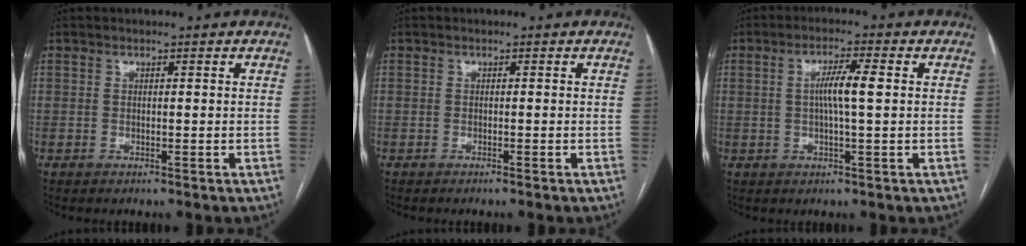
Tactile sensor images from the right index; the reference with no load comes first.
{"total": 0.7, "force": [-0.6, -0.2, 0.3], "torque": [-0.001, 0.003, -0.012]}
{"total": 4.9, "force": [0.4, 0.0, 4.9], "torque": [-0.091, 0.004, 0.007]}